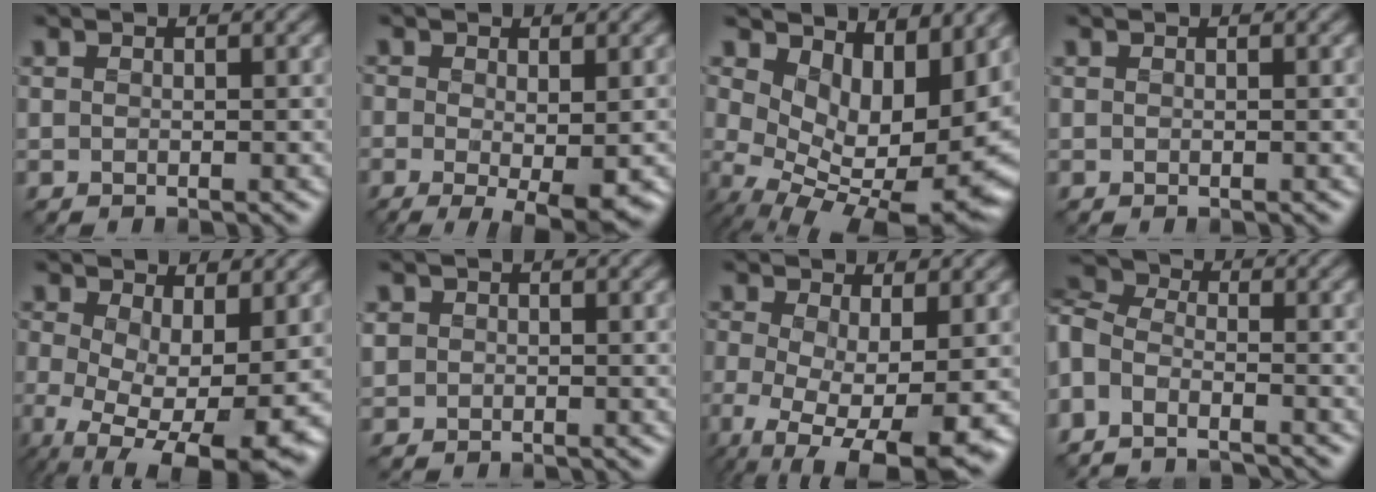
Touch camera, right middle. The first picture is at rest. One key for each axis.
{"total": 3.3, "fx": -0.9, "fy": 0.7, "fz": 3.1, "tx": -0.045, "ty": -0.012, "tz": -0.015}
{"total": 12.2, "fx": 1.0, "fy": 6.7, "fz": 10.1, "tx": -0.136, "ty": -0.020, "tz": 0.035}
{"total": 0.0}
{"total": 11.0, "fx": -2.3, "fy": 5.2, "fz": 9.4, "tx": -0.146, "ty": -0.031, "tz": -0.016}
{"total": 1.2, "fx": -0.7, "fy": 0.7, "fz": -0.6, "tx": 0.016, "ty": -0.001, "tz": -0.015}
{"total": 9.1, "fx": -3.2, "fy": 3.3, "fz": 7.8, "tx": -0.128, "ty": -0.026, "tz": -0.045}
{"total": 7.8, "fx": -6.2, "fy": 3.7, "fz": 2.8, "tx": -0.047, "ty": 0.000, "tz": -0.102}